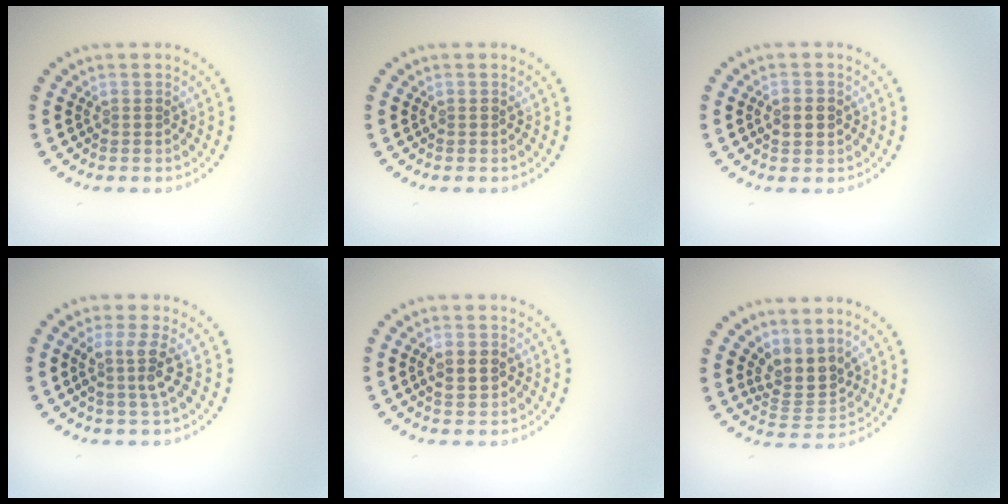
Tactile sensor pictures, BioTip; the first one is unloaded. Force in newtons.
{"total": 0.0}
{"total": 2.4, "press": 2.4, "slide": 0.0}
{"total": 2.7, "press": 2.0, "slide": 1.8}
{"total": 1.9, "press": 1.9, "slide": 0.1}
{"total": 3.3, "press": 2.4, "slide": 2.2}